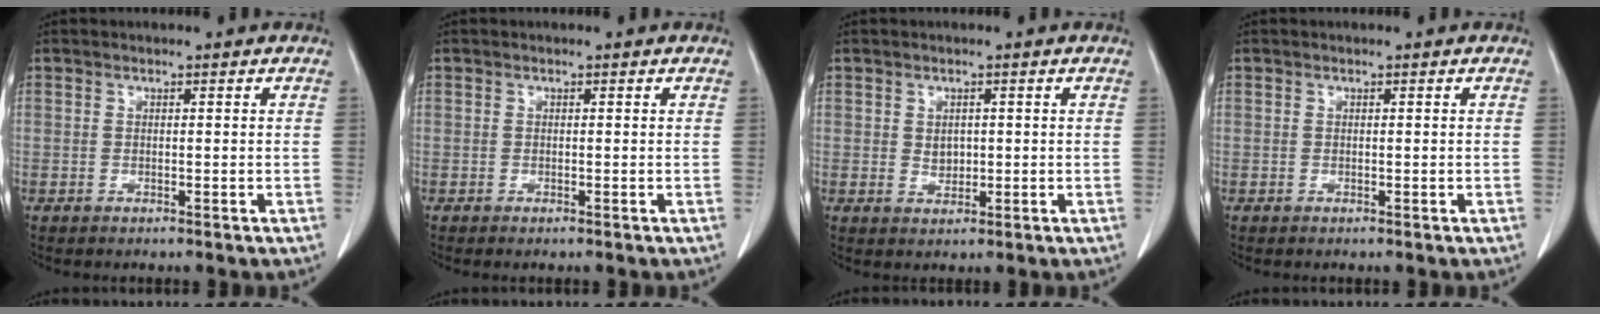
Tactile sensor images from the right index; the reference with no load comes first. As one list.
[{"total": 0.0}, {"total": 2.0, "force": [0.3, 1.6, 1.2], "torque": [-0.018, -0.001, 0.011]}, {"total": 0.0}]